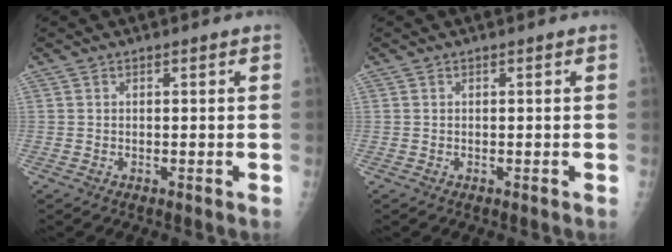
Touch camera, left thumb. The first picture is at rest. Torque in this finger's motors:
{"motor_torque": [-0.05, 0.05, -0.03, 0.00, 0.00]}